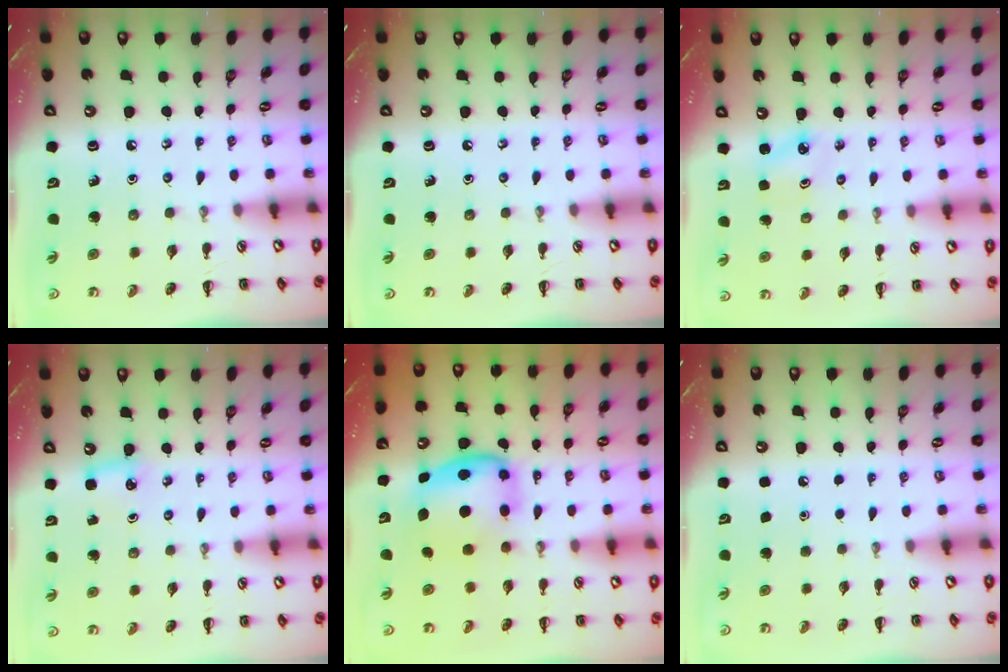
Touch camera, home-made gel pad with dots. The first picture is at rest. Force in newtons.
{"total": 0.0}
{"total": 1.9, "press": 1.9, "slide": 0.4}
{"total": 3.2, "press": 3.0, "slide": 1.0}
{"total": 6.6, "press": 6.5, "slide": 1.1}
{"total": 1.6, "press": 1.6, "slide": 0.1}